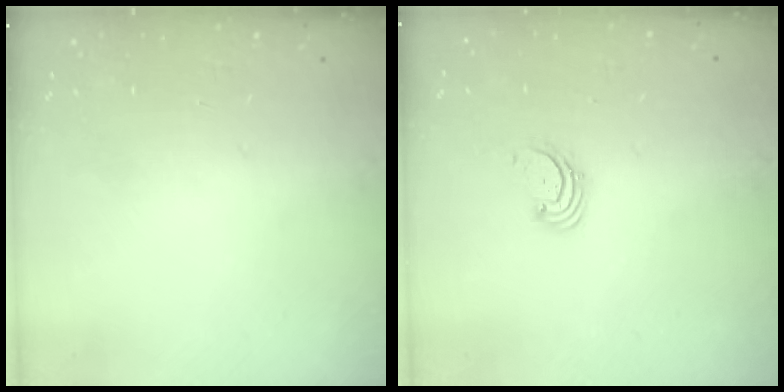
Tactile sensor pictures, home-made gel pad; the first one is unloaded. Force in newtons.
{"total": 1.7, "press": 1.7, "slide": 0.2}